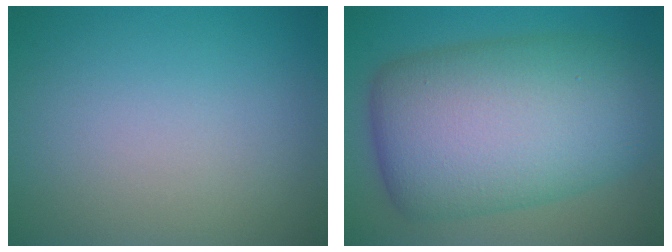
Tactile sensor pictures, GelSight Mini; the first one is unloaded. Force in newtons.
{"total": 13.8, "press": 13.8, "slide": 0.2}